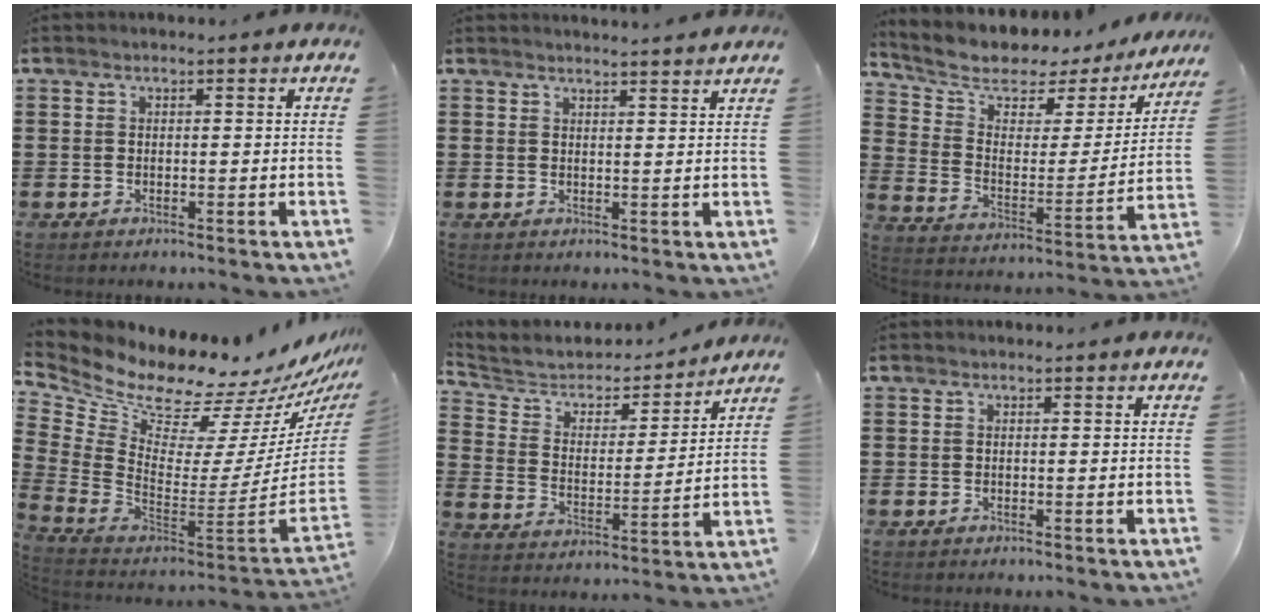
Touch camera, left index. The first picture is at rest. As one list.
[{"total": 2.1, "force": [2.1, -0.4, 0.2], "torque": [-0.008, -0.006, 0.040]}, {"total": 6.4, "force": [5.1, 3.1, 2.3], "torque": [-0.073, -0.041, 0.083]}, {"total": 9.8, "force": [8.9, 2.3, 3.4], "torque": [-0.103, -0.094, 0.146]}, {"total": 4.8, "force": [4.3, 1.9, 0.7], "torque": [-0.046, -0.034, 0.068]}, {"total": 0.0}]